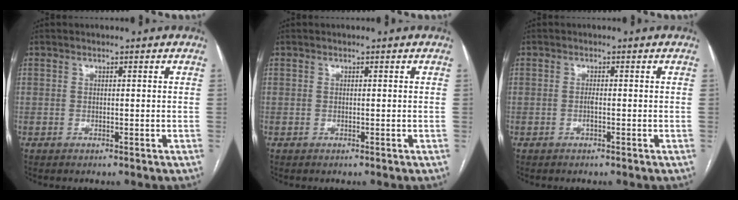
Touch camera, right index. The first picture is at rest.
{"total": 0.0}
{"total": 0.8, "force": [-0.4, 0.0, 0.7], "torque": [-0.014, 0.001, -0.007]}